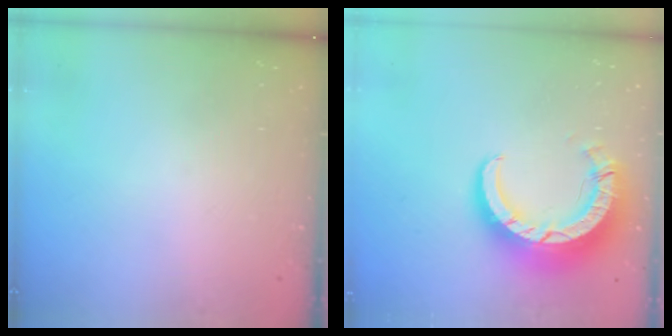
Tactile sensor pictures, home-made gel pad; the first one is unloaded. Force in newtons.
{"total": 11.5, "press": 11.5, "slide": 1.1}